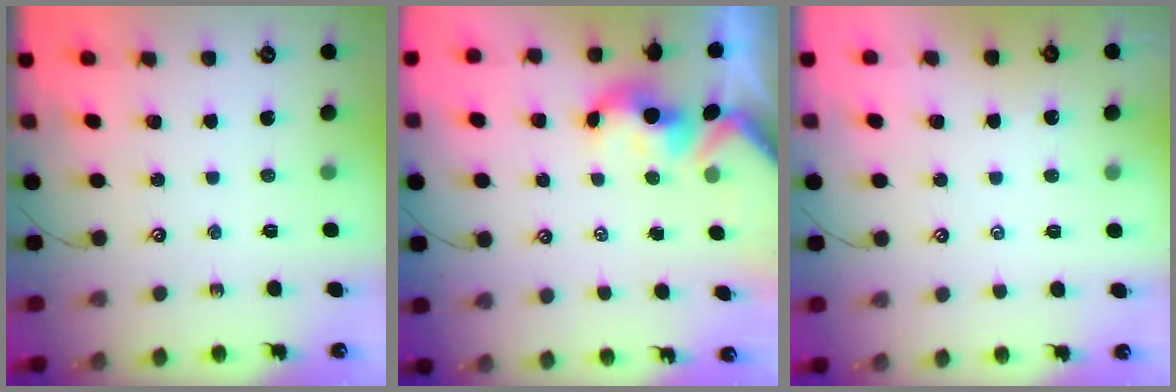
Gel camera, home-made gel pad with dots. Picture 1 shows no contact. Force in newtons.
{"total": 1.6, "press": 1.4, "slide": 0.7}
{"total": 3.5, "press": 3.5, "slide": 0.0}